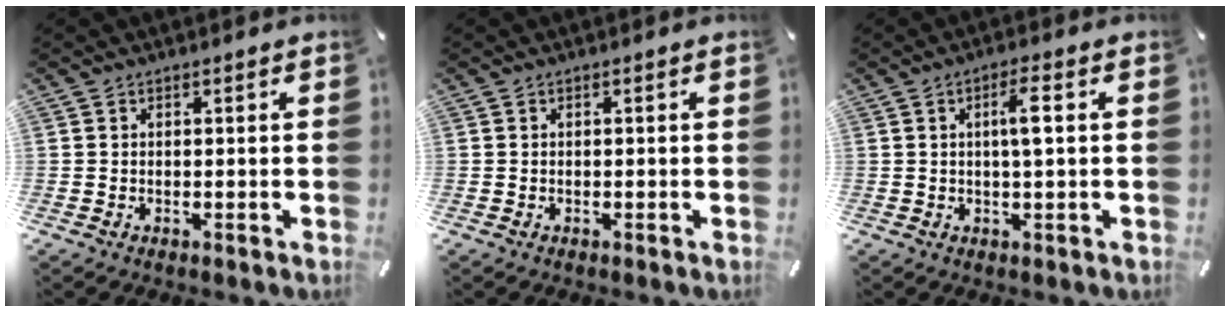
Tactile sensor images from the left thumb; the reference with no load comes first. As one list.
[{"total": 0.0}, {"total": 5.2, "force": [0.6, 0.9, 5.1], "torque": [-0.092, 0.001, 0.003]}]